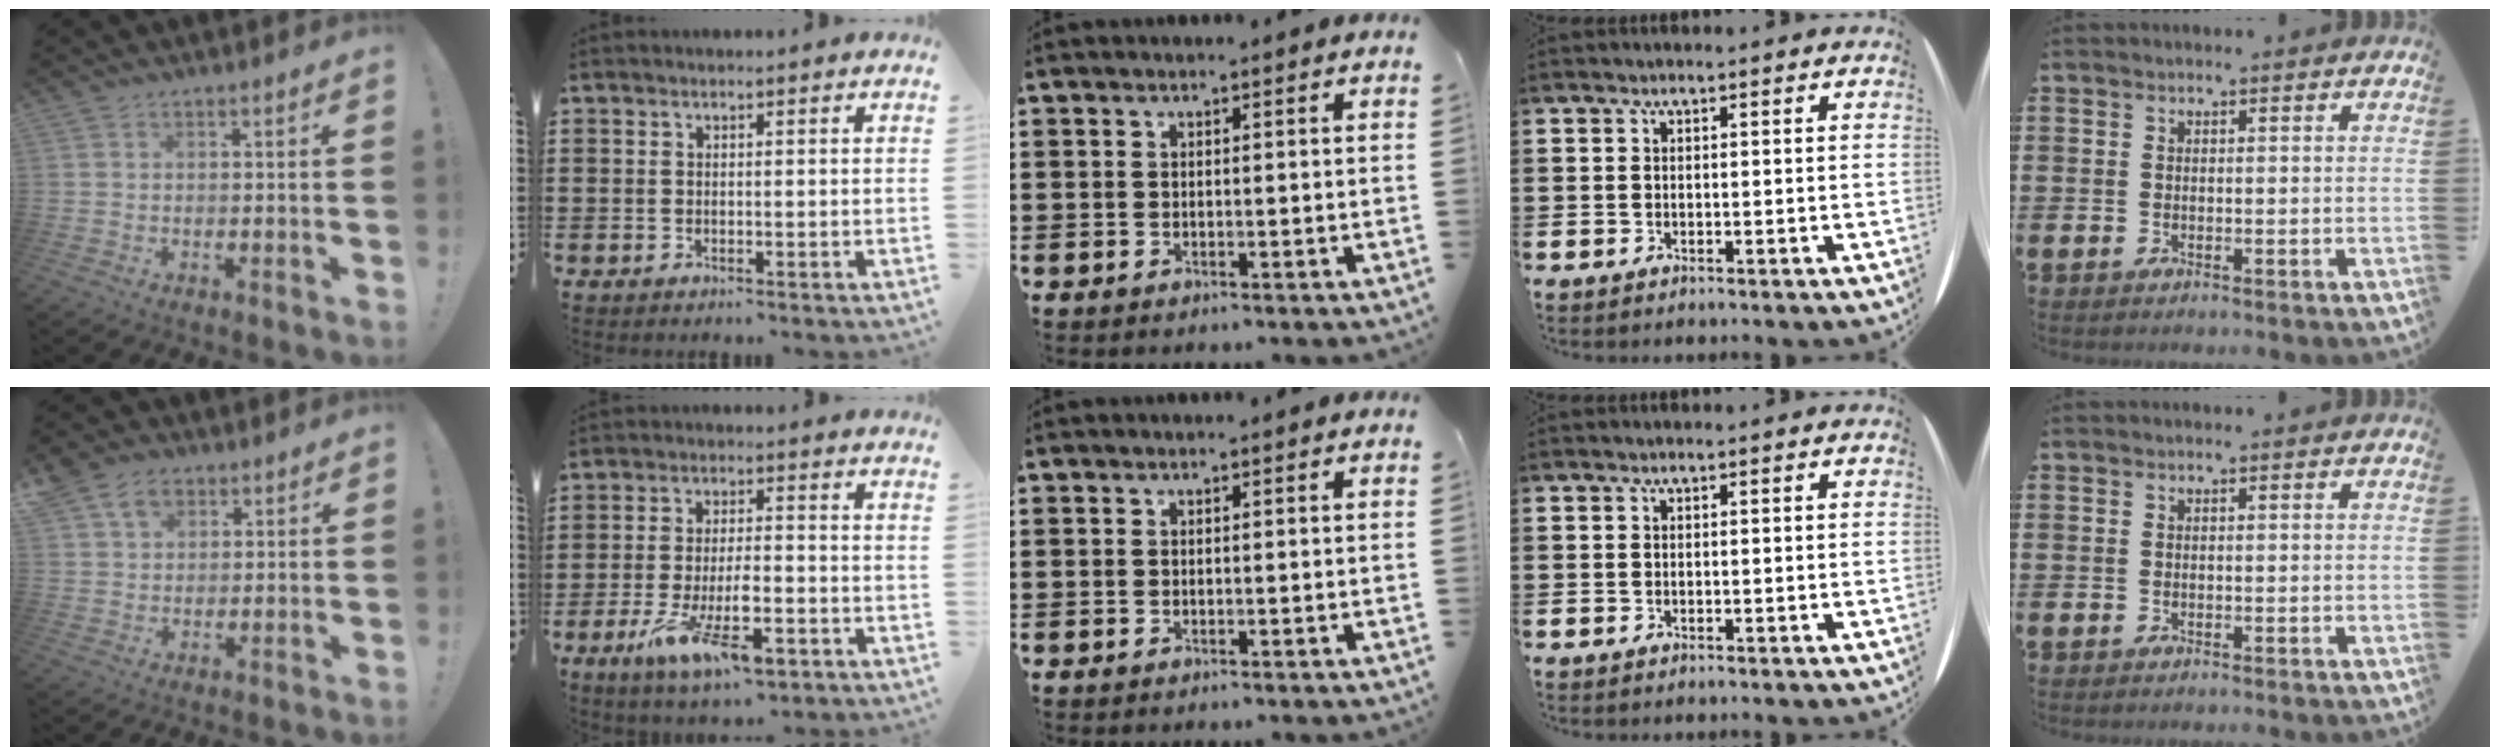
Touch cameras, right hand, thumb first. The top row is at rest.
{"thumb": {"total": 7.4, "force": [3.7, 5.4, 3.3], "torque": [-0.047, -0.011, 0.073]}, "index": {"total": 10.7, "force": [-4.9, 3.5, 8.8], "torque": [-0.175, 0.000, -0.086]}}